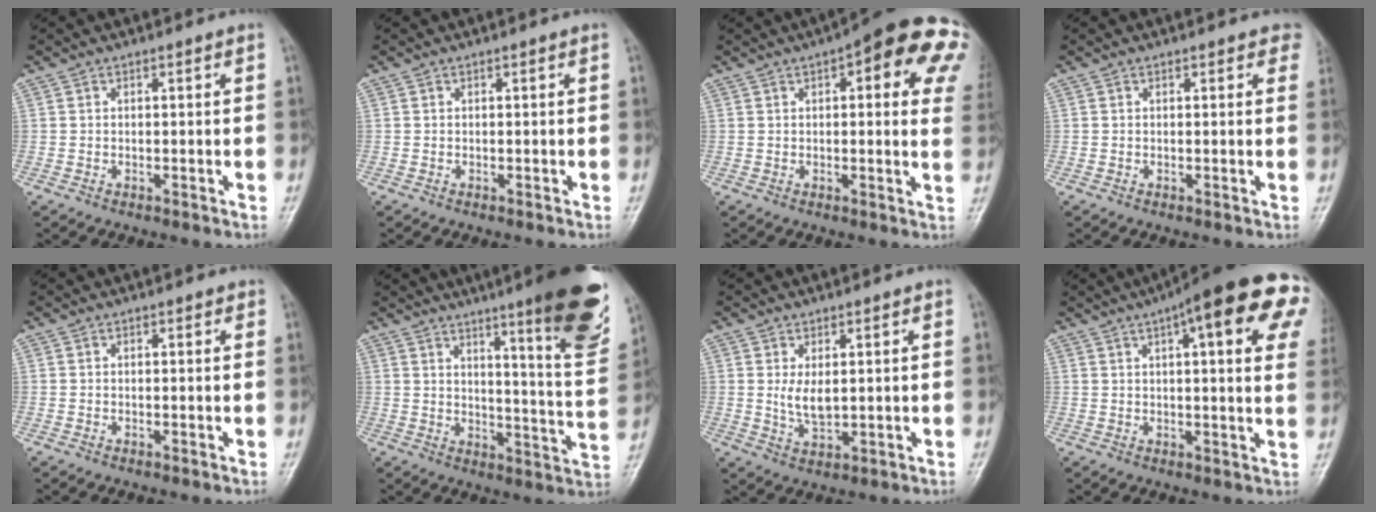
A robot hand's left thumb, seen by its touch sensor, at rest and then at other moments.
{"total": 0.0}
{"total": 18.6, "force": [7.0, 6.2, 16.1], "torque": [-0.178, 0.004, 0.075]}
{"total": 3.4, "force": [2.4, 1.7, 1.6], "torque": [0.013, -0.004, 0.017]}
{"total": 0.7, "force": [0.5, 0.4, 0.2], "torque": [0.001, -0.002, 0.002]}
{"total": 20.0, "force": [12.4, 2.3, 15.6], "torque": [-0.179, -0.070, 0.166]}
{"total": 4.2, "force": [1.0, 2.1, 3.5], "torque": [-0.059, -0.015, 0.026]}
{"total": 22.2, "force": [9.4, 5.7, 19.3], "torque": [-0.235, 0.017, 0.114]}